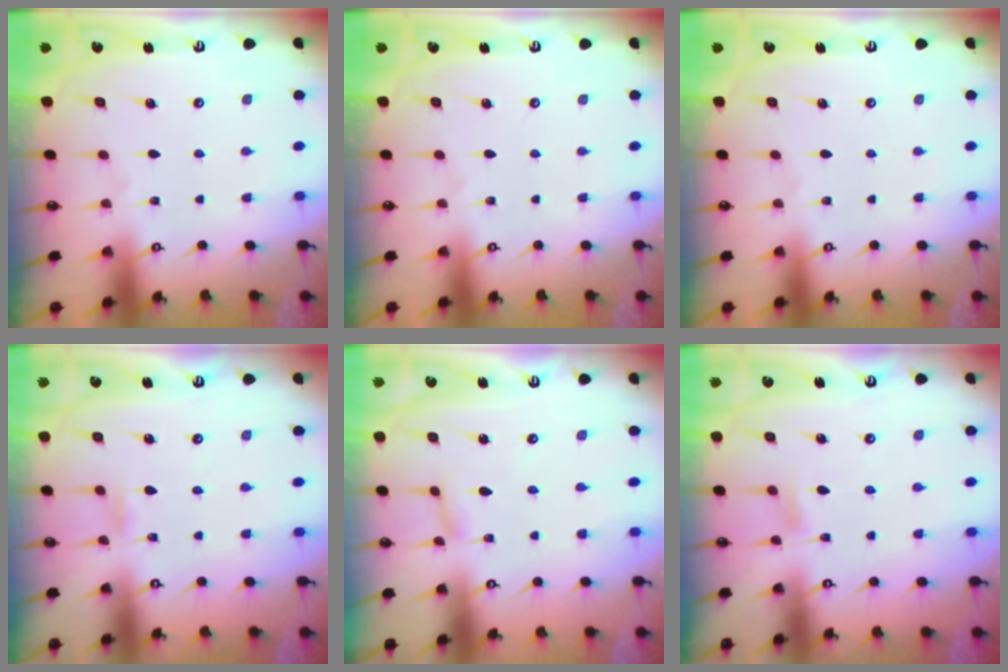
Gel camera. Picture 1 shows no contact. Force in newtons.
{"total": 0.0}
{"total": 0.0}
{"total": 4.9, "press": 4.9, "slide": 0.5}
{"total": 2.9, "press": 2.9, "slide": 0.2}
{"total": 6.0, "press": 5.9, "slide": 0.7}